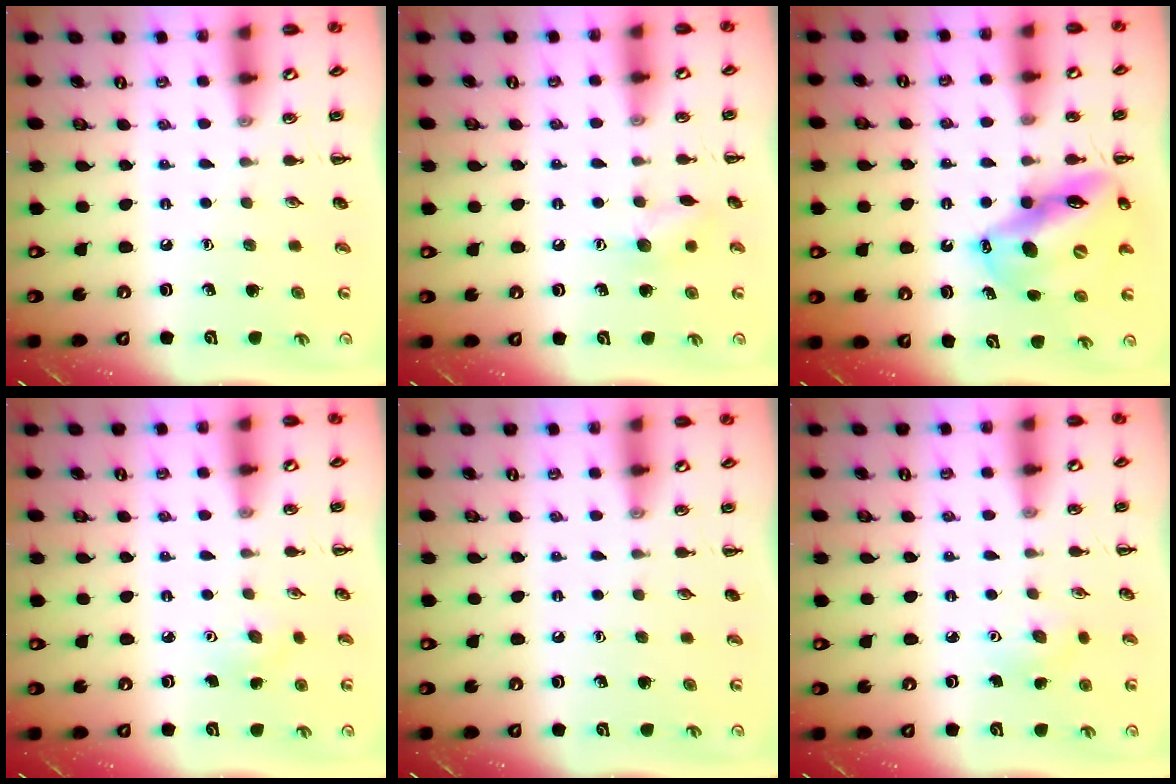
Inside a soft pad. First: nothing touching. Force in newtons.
{"total": 6.5, "press": 6.4, "slide": 0.8}
{"total": 15.2, "press": 14.7, "slide": 3.8}
{"total": 3.0, "press": 2.8, "slide": 0.8}
{"total": 0.0}
{"total": 3.8, "press": 3.7, "slide": 1.0}